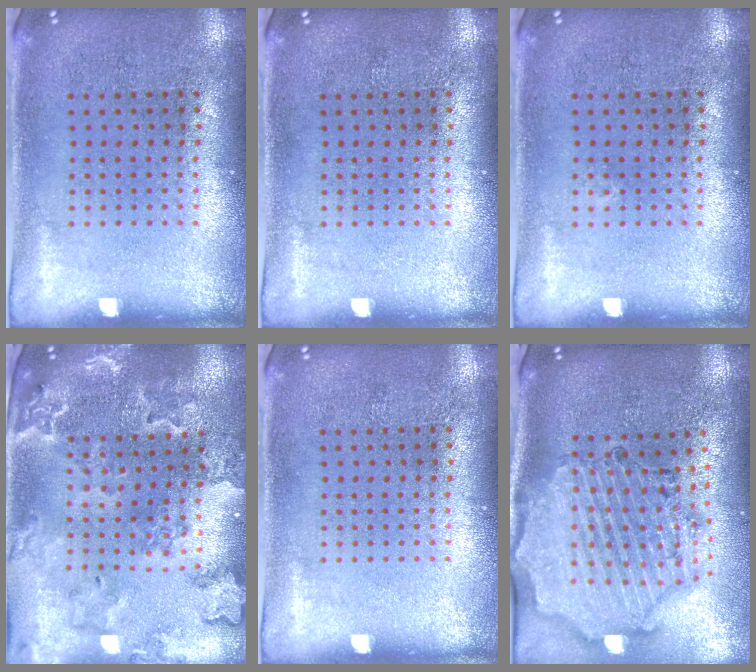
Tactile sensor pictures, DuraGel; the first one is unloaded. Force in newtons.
{"total": 0.0}
{"total": 0.0}
{"total": 1.9, "press": 1.9, "slide": 0.3}
{"total": 0.0}
{"total": 2.4, "press": 2.3, "slide": 0.7}